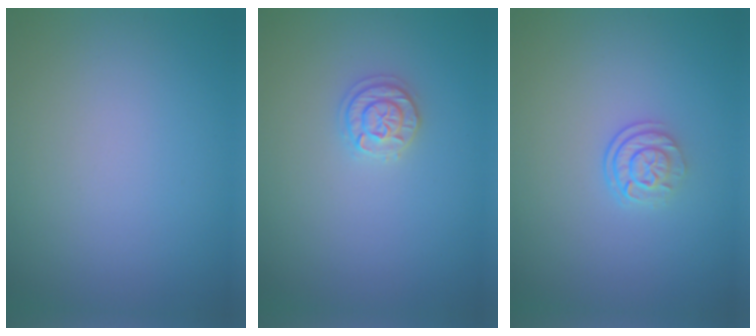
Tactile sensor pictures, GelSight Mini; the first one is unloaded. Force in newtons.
{"total": 1.8, "press": 1.8, "slide": 0.1}
{"total": 2.5, "press": 1.8, "slide": 1.7}